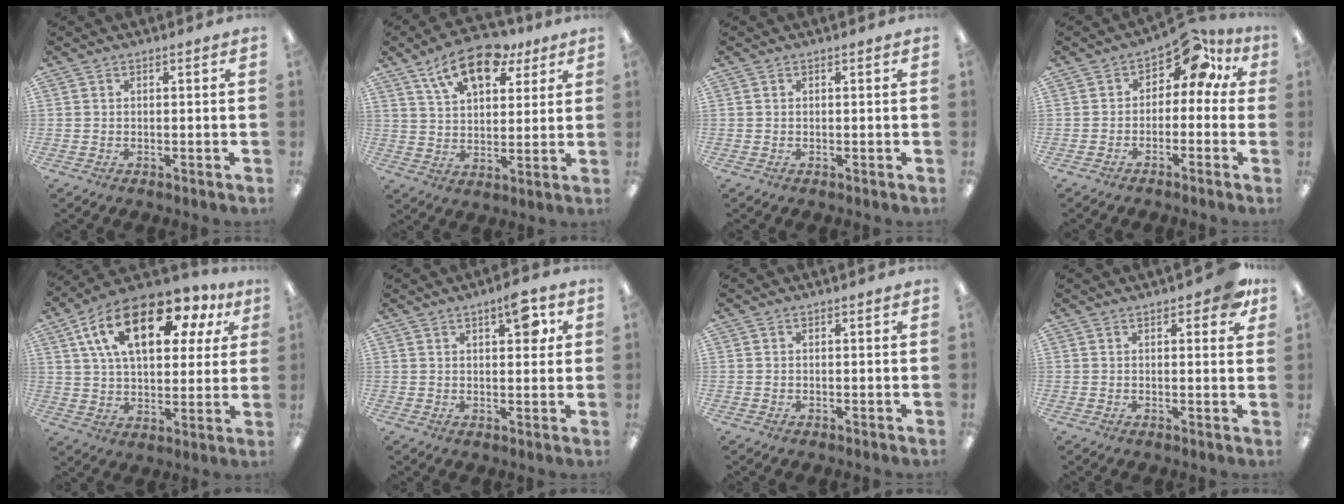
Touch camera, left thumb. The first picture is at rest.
{"total": 14.9, "force": [9.3, 7.9, 8.5], "torque": [-0.128, -0.039, 0.165]}
{"total": 0.0}
{"total": 7.9, "force": [3.5, 4.5, 5.4], "torque": [-0.074, -0.020, 0.058]}
{"total": 20.7, "force": [10.1, 10.3, 14.9], "torque": [-0.265, -0.025, 0.170]}
{"total": 6.7, "force": [3.3, 2.6, 5.2], "torque": [-0.060, -0.014, 0.048]}
{"total": 0.0}
{"total": 4.7, "force": [2.8, 2.0, 3.3], "torque": [-0.038, -0.006, 0.044]}